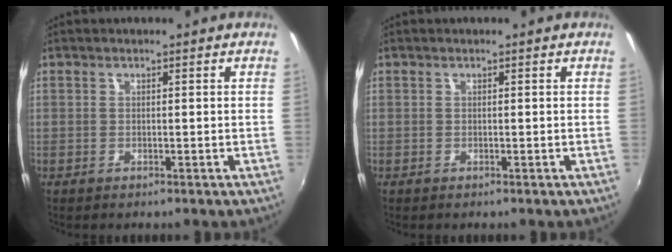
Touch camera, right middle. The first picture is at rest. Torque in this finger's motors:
{"motor_torque": [-0.05, 0.12, -0.01, 0.00]}